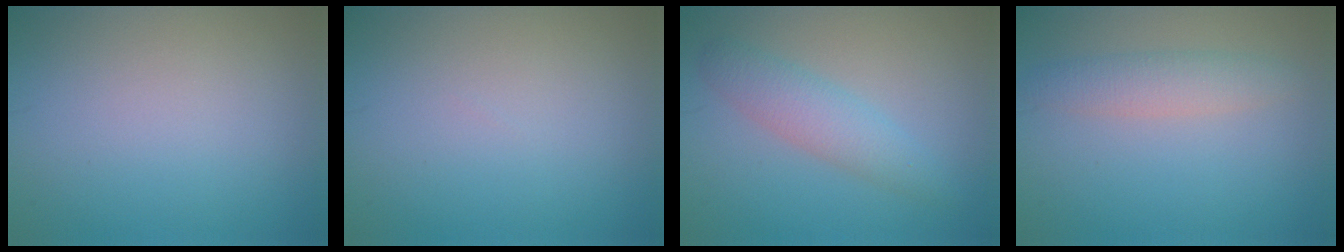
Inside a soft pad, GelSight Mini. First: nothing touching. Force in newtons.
{"total": 0.0}
{"total": 3.1, "press": 3.1, "slide": 0.1}
{"total": 2.5, "press": 2.5, "slide": 0.1}